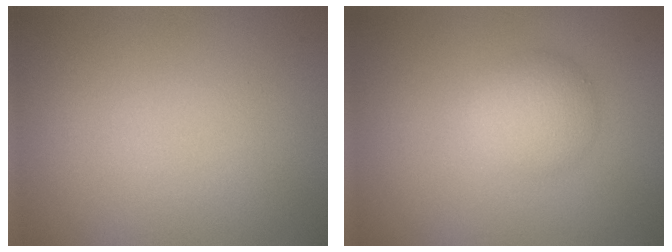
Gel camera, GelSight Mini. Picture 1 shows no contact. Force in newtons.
{"total": 2.9, "press": 2.9, "slide": 0.1}